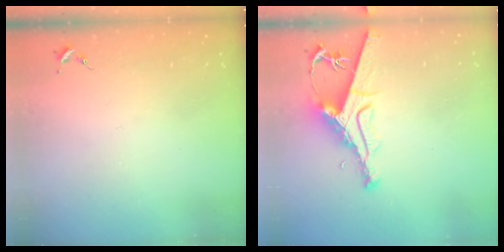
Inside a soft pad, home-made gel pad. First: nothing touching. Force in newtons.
{"total": 10.9, "press": 10.9, "slide": 1.1}